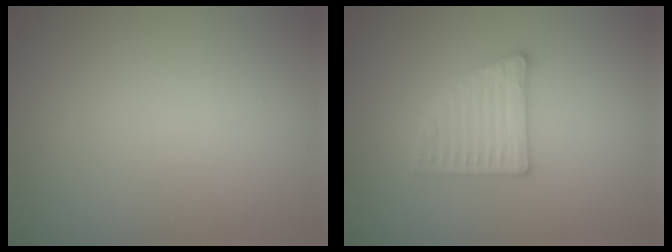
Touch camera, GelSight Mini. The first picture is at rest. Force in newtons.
{"total": 2.8, "press": 2.8, "slide": 0.4}